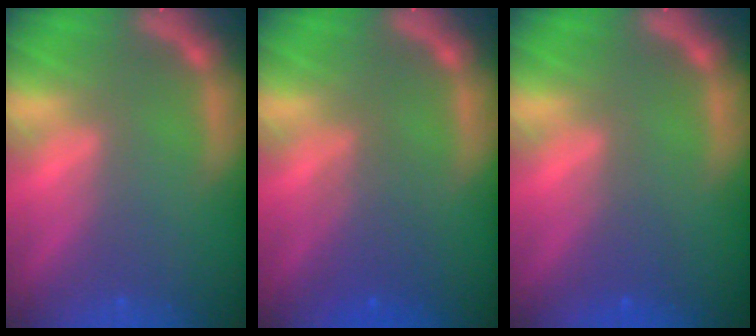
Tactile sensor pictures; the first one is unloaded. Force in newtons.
{"total": 3.0}
{"total": 1.5}